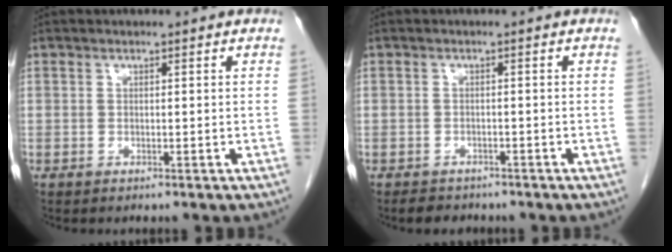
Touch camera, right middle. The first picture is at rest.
{"total": 2.9, "force": [-2.4, 1.5, 0.4], "torque": [-0.016, 0.000, -0.036]}